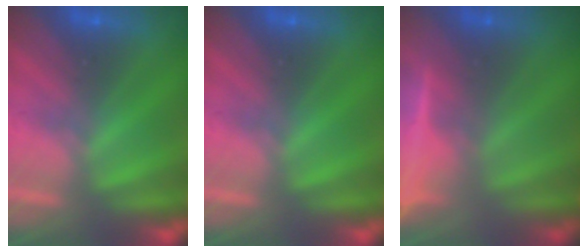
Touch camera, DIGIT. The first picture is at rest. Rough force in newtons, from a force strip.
{"total": 0.0}
{"total": 6.5}